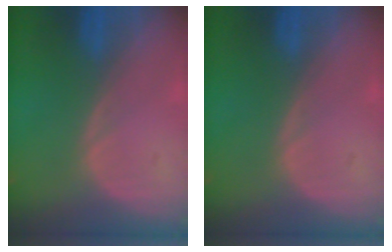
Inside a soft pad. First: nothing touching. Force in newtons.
{"total": 0.0}